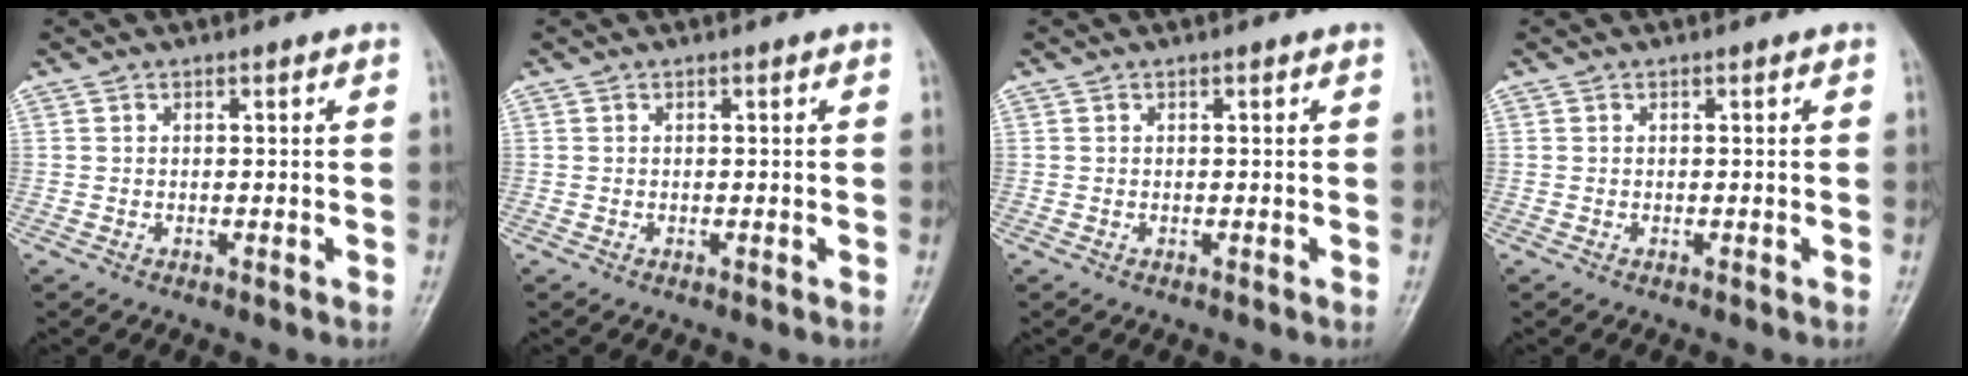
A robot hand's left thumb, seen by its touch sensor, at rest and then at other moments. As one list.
[{"total": 0.0}, {"total": 0.0}, {"total": 0.0}]